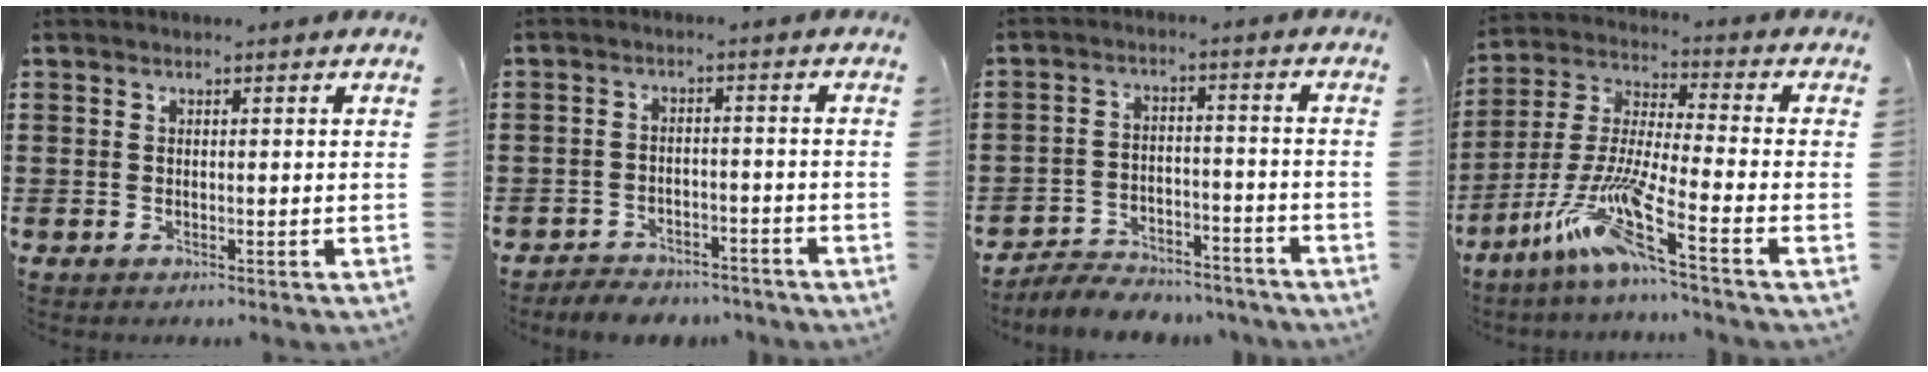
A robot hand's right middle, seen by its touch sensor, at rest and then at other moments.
{"total": 3.7, "force": [-3.6, 0.7, 0.0], "torque": [-0.006, 0.003, -0.077]}
{"total": 5.4, "force": [-5.3, 0.9, 0.5], "torque": [-0.007, 0.015, -0.108]}
{"total": 11.0, "force": [-7.4, 0.3, 8.2], "torque": [-0.193, -0.024, -0.156]}